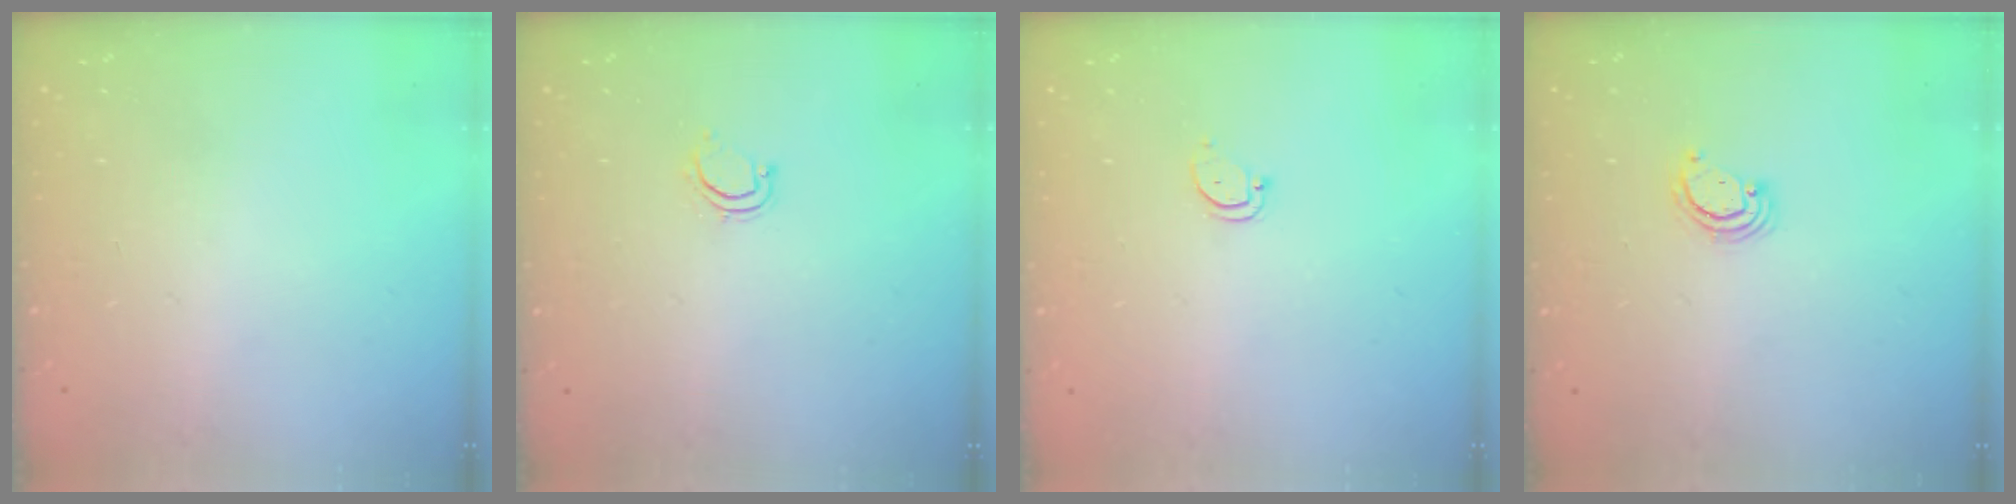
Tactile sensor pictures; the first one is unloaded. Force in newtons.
{"total": 3.4, "press": 3.4, "slide": 0.3}
{"total": 2.9, "press": 2.9, "slide": 0.2}
{"total": 2.6, "press": 2.6, "slide": 0.3}